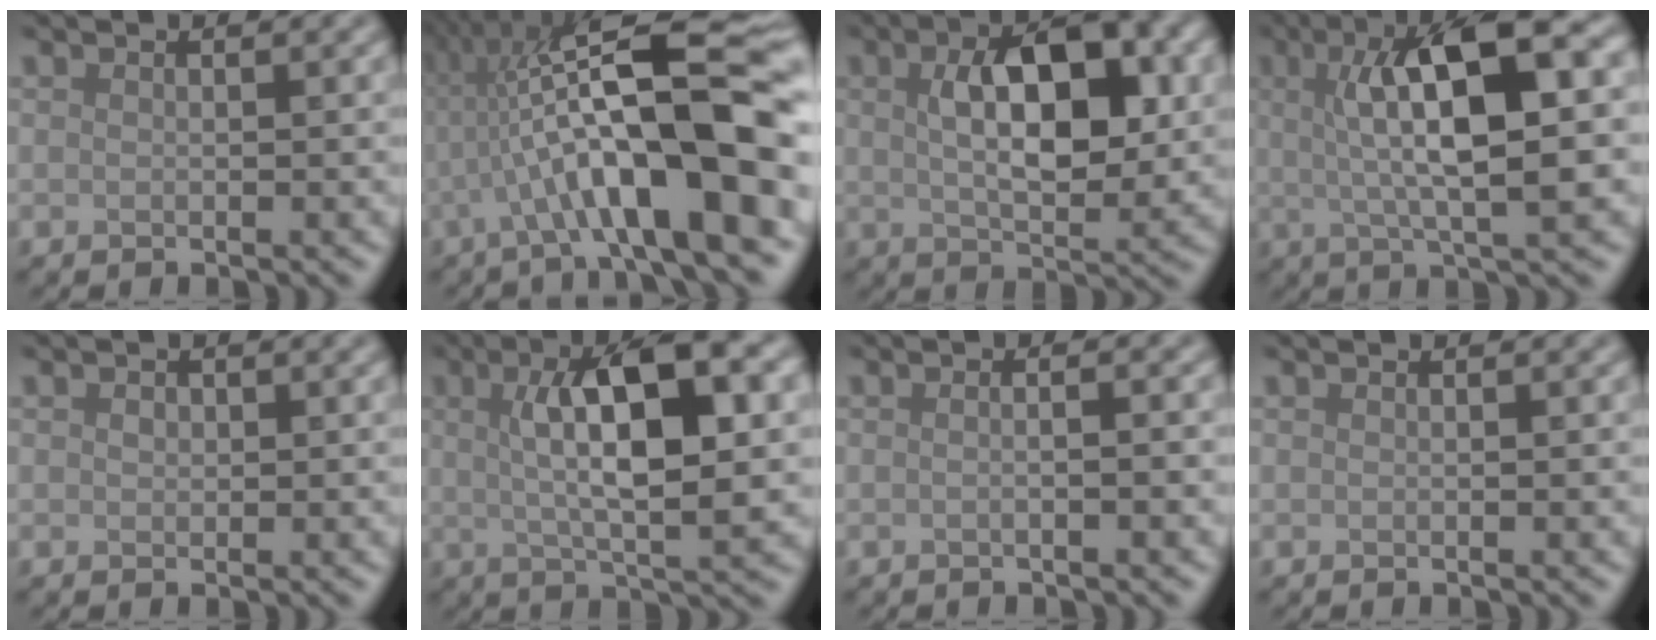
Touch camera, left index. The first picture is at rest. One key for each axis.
{"total": 13.8, "fx": -1.1, "fy": 3.1, "fz": 13.4, "tx": -0.204, "ty": 0.029, "tz": -0.020}
{"total": 8.5, "fx": 1.6, "fy": 3.8, "fz": 7.5, "tx": -0.116, "ty": 0.009, "tz": 0.026}
{"total": 11.7, "fx": 2.3, "fy": 3.4, "fz": 10.9, "tx": -0.156, "ty": 0.018, "tz": 0.035}
{"total": 0.6, "fx": 0.2, "fy": 0.5, "fz": 0.3, "tx": -0.006, "ty": -0.001, "tz": 0.001}
{"total": 10.5, "fx": 2.4, "fy": 3.2, "fz": 9.7, "tx": -0.139, "ty": 0.010, "tz": 0.036}
{"total": 3.5, "fx": 0.5, "fy": 1.8, "fz": 2.9, "tx": -0.001, "ty": 0.010, "tz": -0.024}
{"total": 0.0}